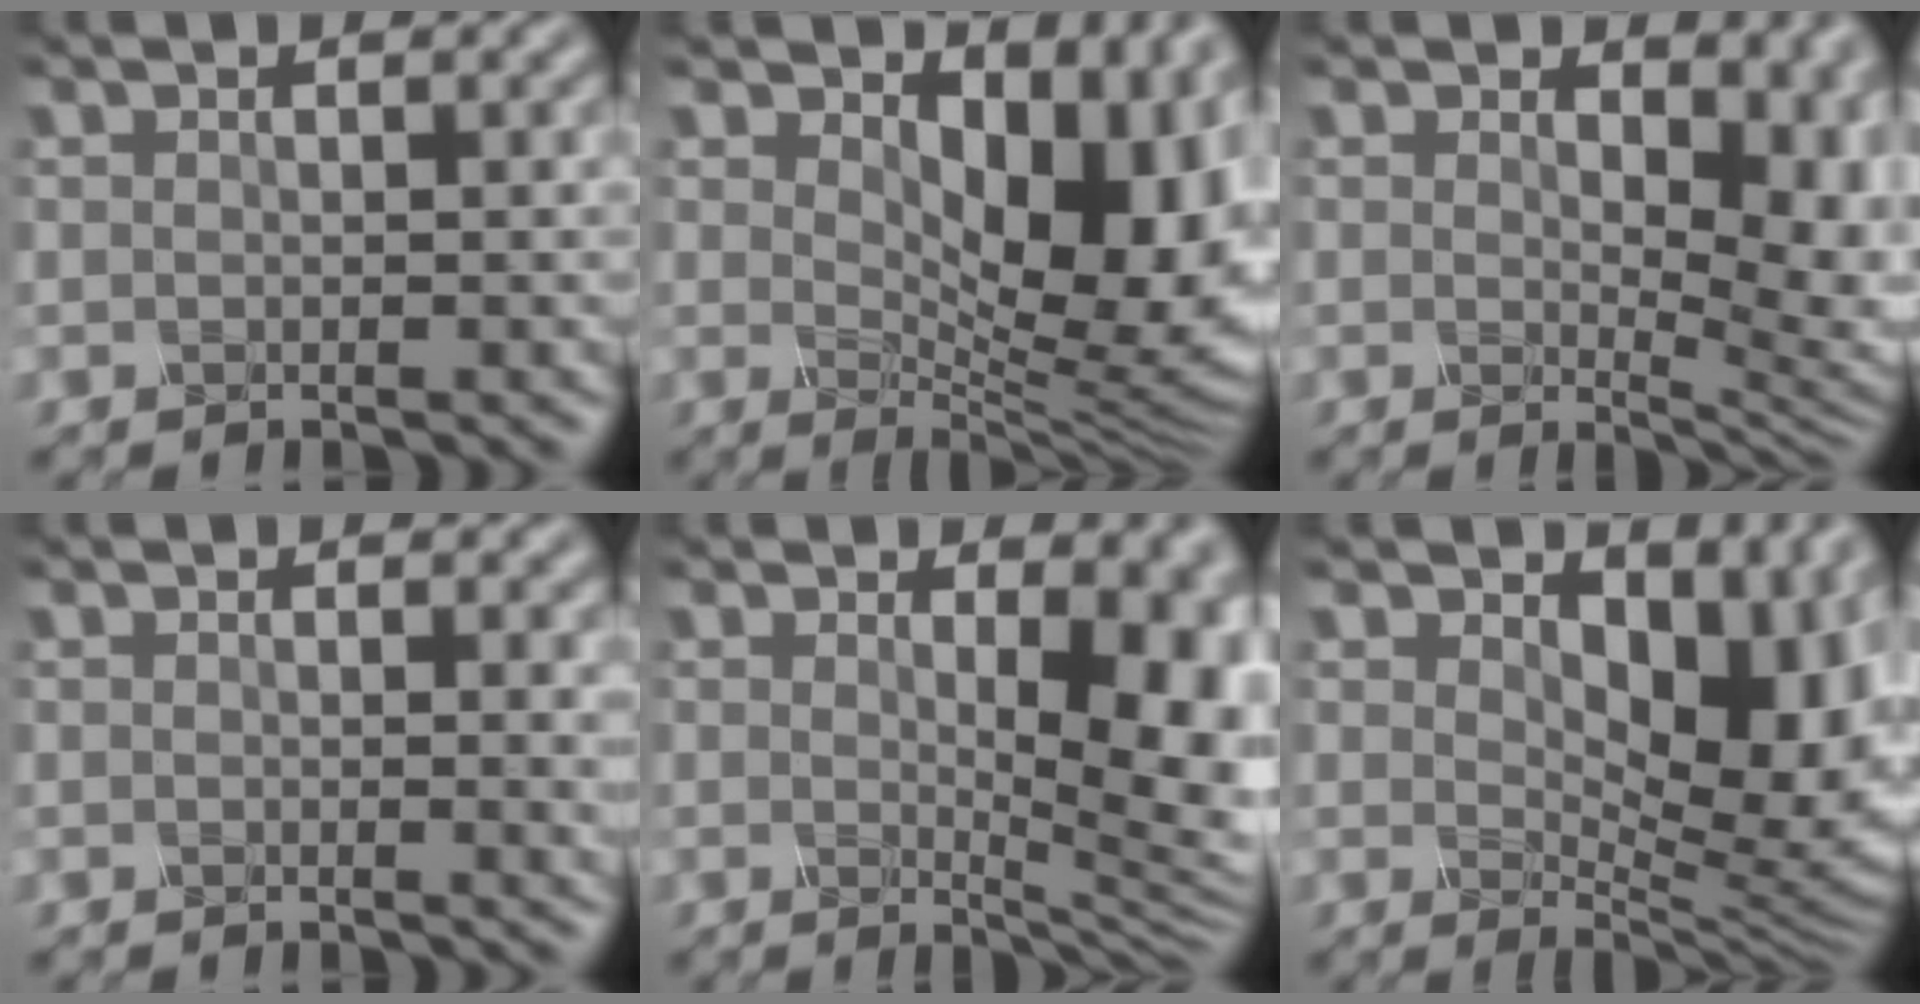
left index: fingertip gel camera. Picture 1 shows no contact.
{"total": 9.9, "force": [2.4, 5.2, 8.1], "torque": [-0.123, -0.016, 0.041]}
{"total": 6.4, "force": [1.6, 3.4, 5.2], "torque": [-0.063, -0.011, 0.022]}
{"total": 1.3, "force": [0.3, 0.2, 1.3], "torque": [-0.017, -0.008, 0.007]}
{"total": 9.6, "force": [1.0, 4.1, 8.6], "torque": [-0.075, -0.002, 0.018]}
{"total": 7.8, "force": [2.2, 4.2, 6.2], "torque": [-0.100, -0.017, 0.034]}